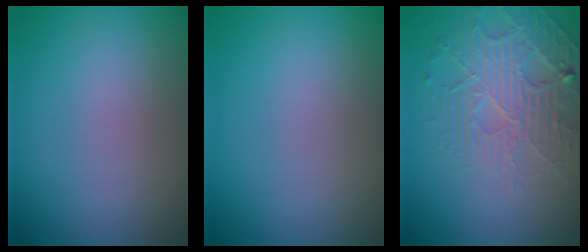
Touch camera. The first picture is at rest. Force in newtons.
{"total": 0.0}
{"total": 4.6, "press": 3.5, "slide": 3.1}